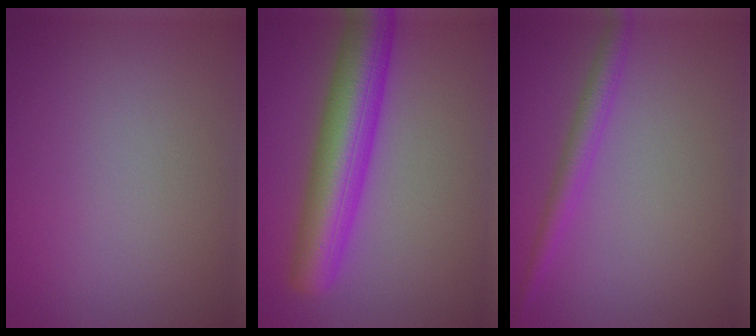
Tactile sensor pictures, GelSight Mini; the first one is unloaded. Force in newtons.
{"total": 8.1, "press": 8.1, "slide": 0.2}
{"total": 2.3, "press": 2.3, "slide": 0.1}